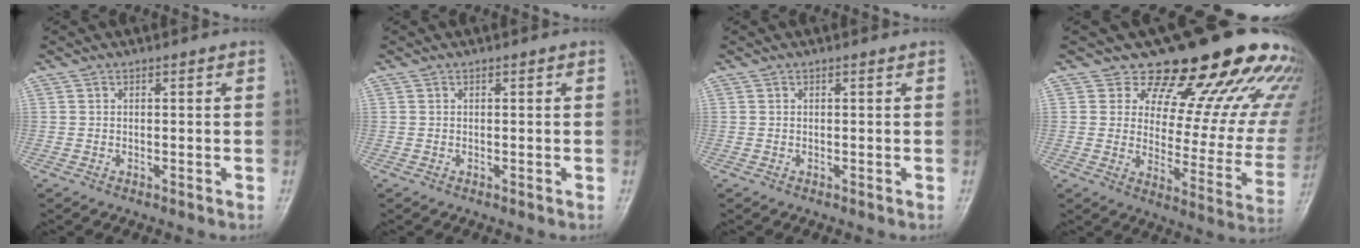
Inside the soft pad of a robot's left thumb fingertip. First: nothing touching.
{"total": 0.0}
{"total": 0.0}
{"total": 23.1, "force": [18.4, 8.6, 11.1], "torque": [-0.091, -0.114, 0.228]}